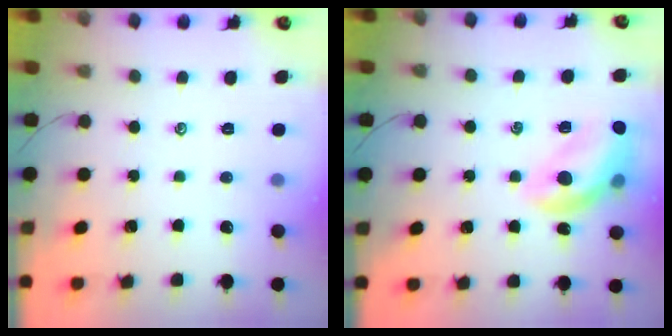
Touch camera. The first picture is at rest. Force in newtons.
{"total": 14.4, "press": 14.4, "slide": 1.5}